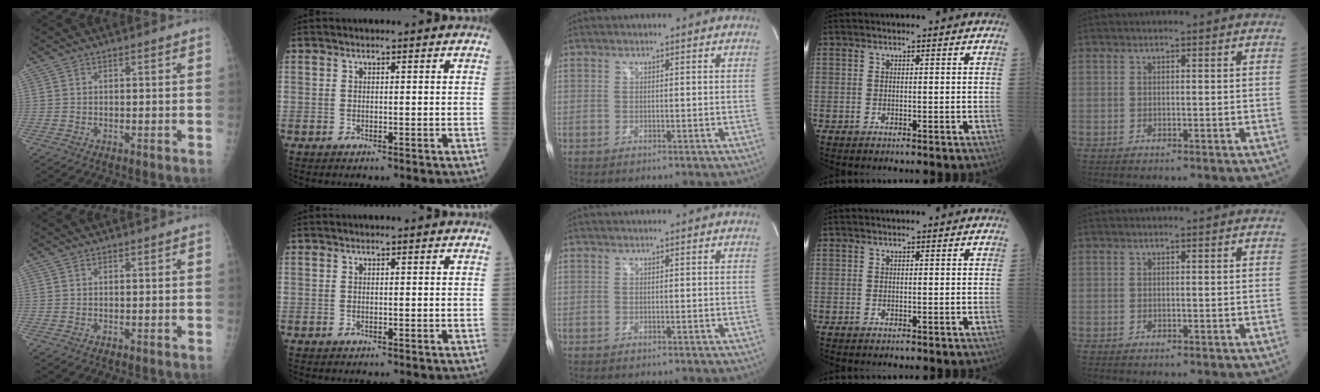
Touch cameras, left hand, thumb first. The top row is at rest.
{}